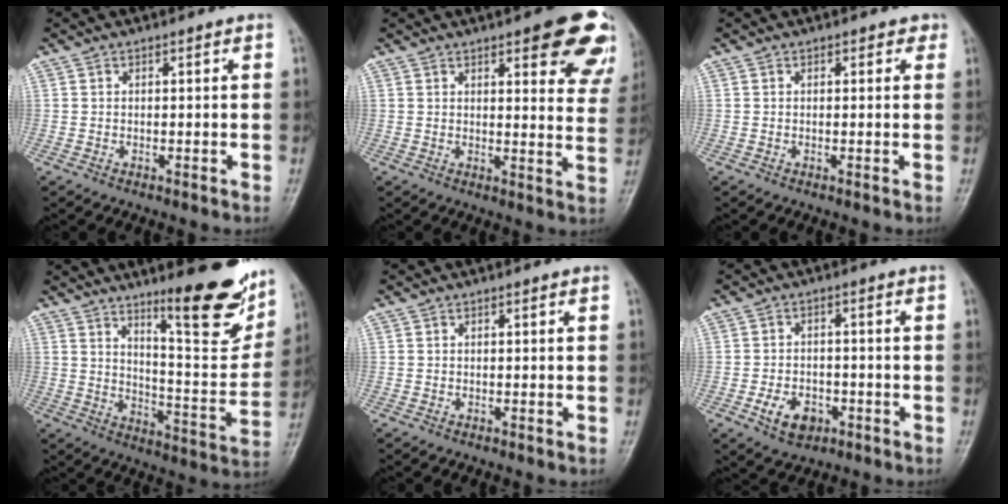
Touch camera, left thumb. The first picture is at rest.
{"total": 15.0, "force": [8.8, 4.8, 11.1], "torque": [-0.097, -0.038, 0.093]}
{"total": 1.3, "force": [0.6, 1.0, 0.6], "torque": [0.011, 0.001, 0.000]}
{"total": 17.9, "force": [11.8, 4.3, 12.9], "torque": [-0.134, -0.080, 0.179]}
{"total": 0.0}
{"total": 6.1, "force": [-2.8, 4.2, 3.5], "torque": [-0.047, 0.015, -0.042]}